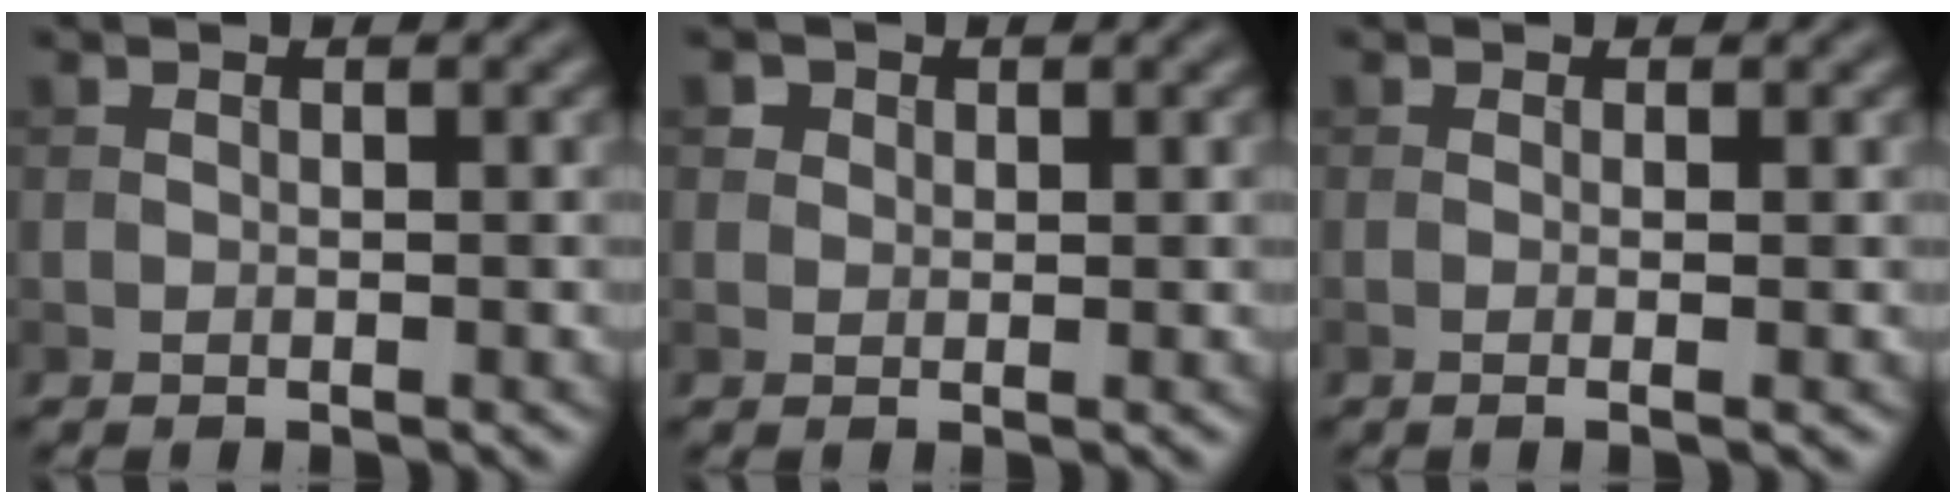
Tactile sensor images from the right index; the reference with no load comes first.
{"total": 1.8, "force": [1.0, 1.4, 0.7], "torque": [-0.014, -0.002, 0.012]}
{"total": 1.6, "force": [-0.1, 0.4, 1.5], "torque": [-0.021, -0.003, -0.008]}